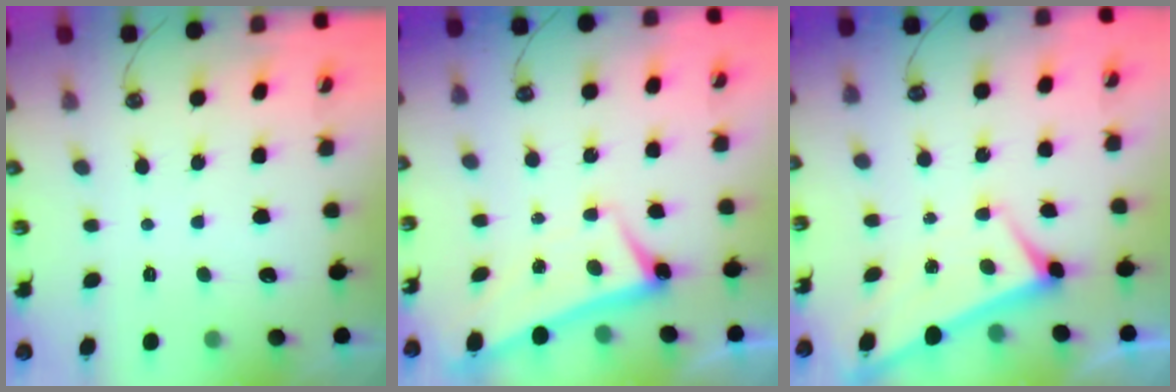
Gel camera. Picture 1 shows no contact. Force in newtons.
{"total": 2.5, "press": 2.4, "slide": 0.6}
{"total": 1.0, "press": 1.0, "slide": 0.0}